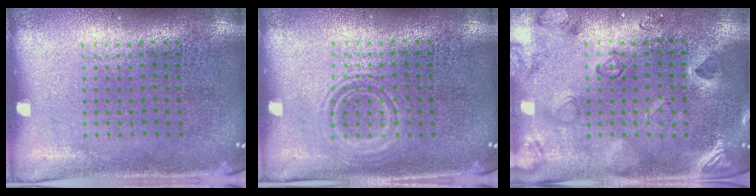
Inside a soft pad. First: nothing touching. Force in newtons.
{"total": 1.0, "press": 0.9, "slide": 0.3}
{"total": 2.3, "press": 2.1, "slide": 1.0}